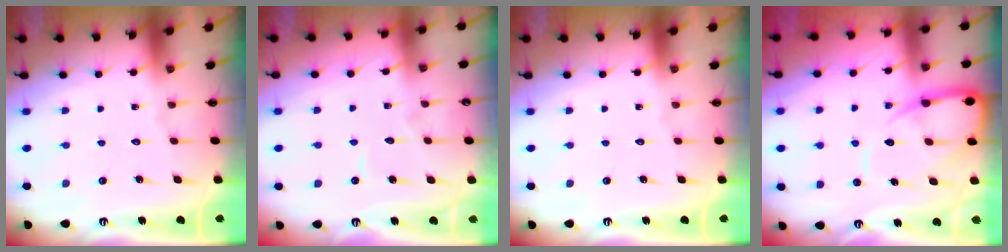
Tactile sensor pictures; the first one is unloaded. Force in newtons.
{"total": 2.9, "press": 2.9, "slide": 0.2}
{"total": 0.0}
{"total": 10.1, "press": 10.1, "slide": 1.0}